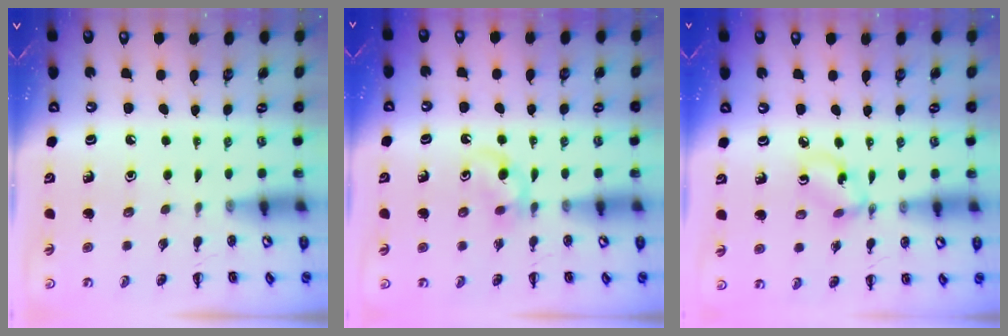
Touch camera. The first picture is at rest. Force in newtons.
{"total": 3.7, "press": 3.4, "slide": 1.5}
{"total": 3.7, "press": 3.6, "slide": 0.6}